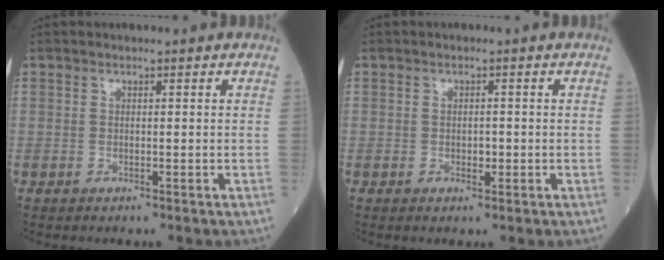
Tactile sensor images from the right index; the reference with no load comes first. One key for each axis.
{"total": 1.3, "fx": -0.3, "fy": 0.8, "fz": 1.0, "tx": -0.018, "ty": 0.001, "tz": 0.000}